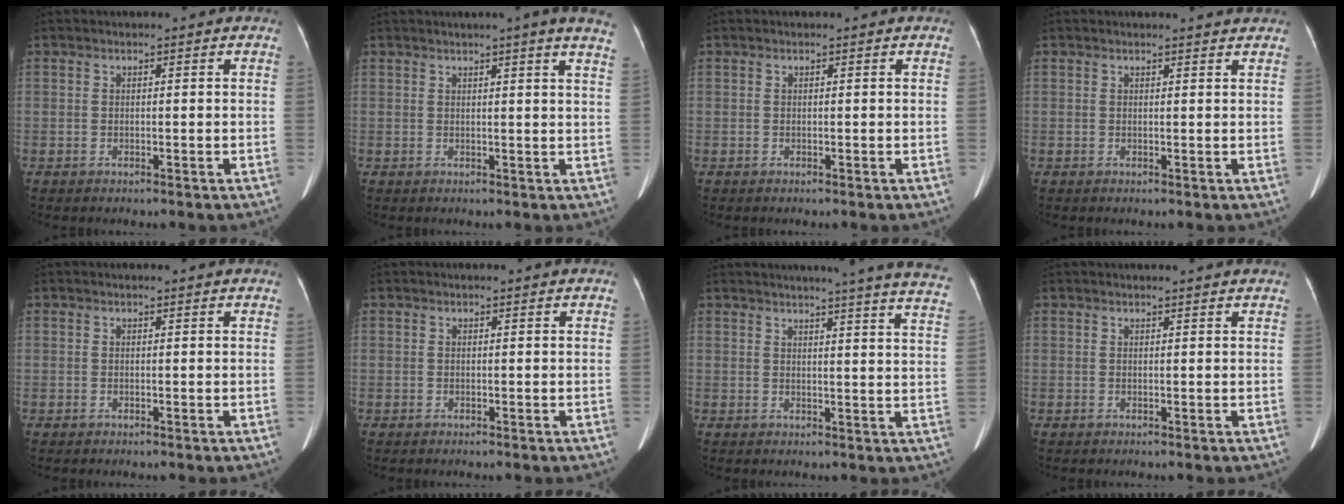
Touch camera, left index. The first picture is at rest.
{"total": 8.6, "force": [6.9, -0.6, 5.1], "torque": [-0.056, -0.002, 0.057]}
{"total": 0.0}
{"total": 2.1, "force": [2.1, 0.0, 0.2], "torque": [-0.008, 0.000, 0.020]}
{"total": 0.7, "force": [0.7, 0.0, 0.1], "torque": [-0.008, 0.000, 0.008]}
{"total": 0.0}
{"total": 21.2, "force": [19.2, -0.6, 8.9], "torque": [-0.120, -0.066, 0.211]}
{"total": 3.3, "force": [3.1, -0.2, 1.0], "torque": [-0.014, 0.014, 0.033]}